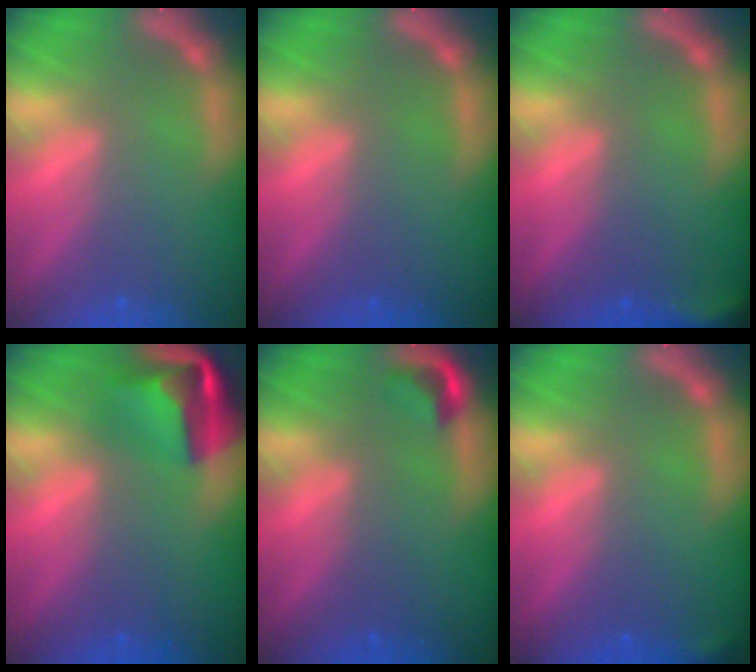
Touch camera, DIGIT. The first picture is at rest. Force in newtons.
{"total": 0.0}
{"total": 2.9}
{"total": 6.9}
{"total": 1.9}
{"total": 0.9}